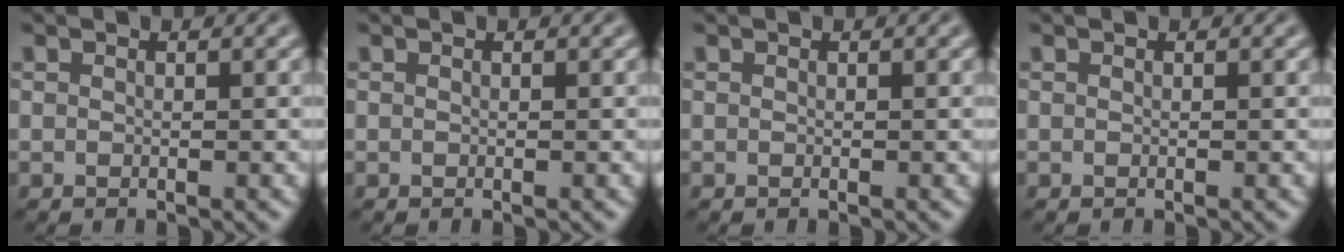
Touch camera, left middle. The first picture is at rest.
{"total": 0.0}
{"total": 0.0}
{"total": 0.0}